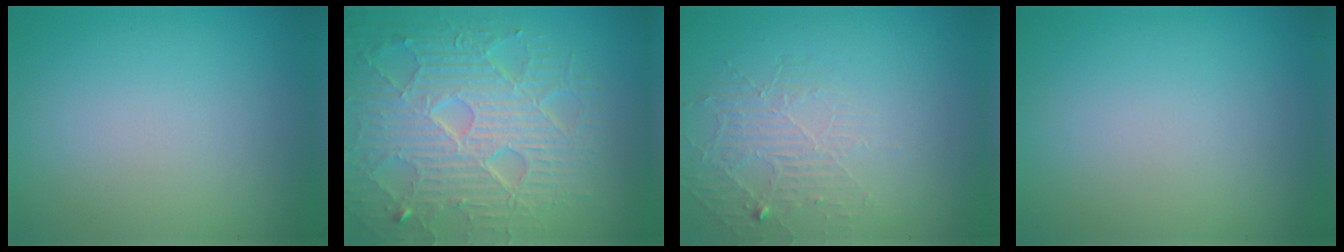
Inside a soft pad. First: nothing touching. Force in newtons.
{"total": 9.2, "press": 6.2, "slide": 6.8}
{"total": 2.0, "press": 1.1, "slide": 1.7}
{"total": 0.0}